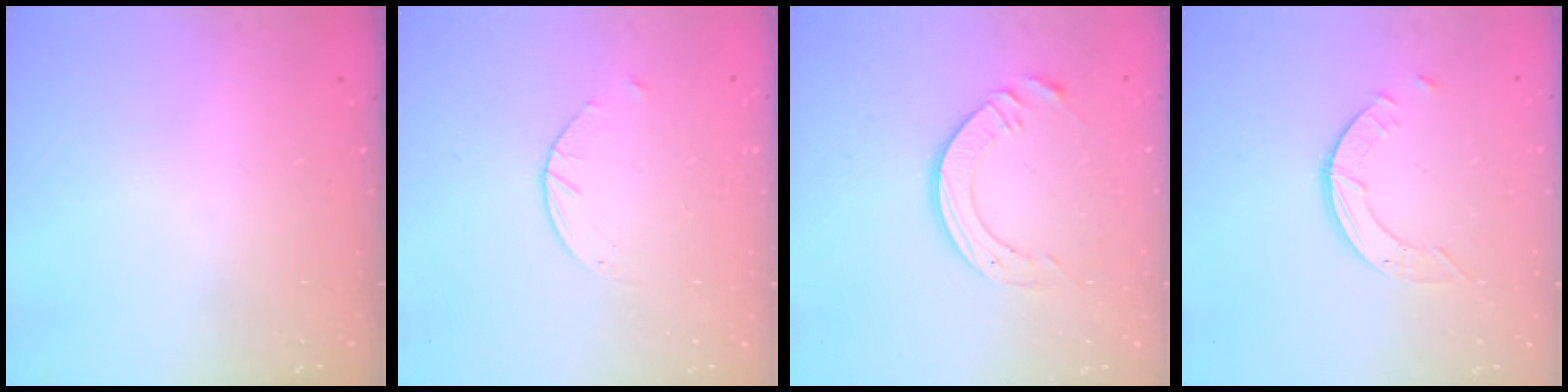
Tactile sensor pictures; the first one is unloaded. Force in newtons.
{"total": 2.6, "press": 2.6, "slide": 0.4}
{"total": 10.7, "press": 10.7, "slide": 1.1}
{"total": 3.5, "press": 3.5, "slide": 0.2}